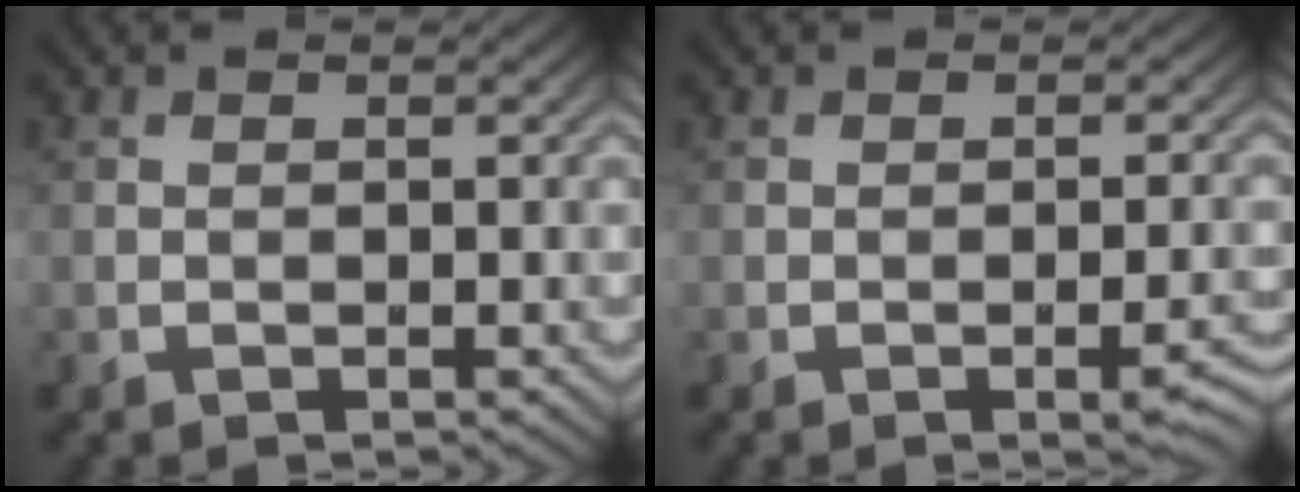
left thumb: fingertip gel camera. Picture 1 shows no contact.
{"total": 2.7, "force": [-1.3, 0.7, 2.2], "torque": [-0.025, 0.001, -0.017]}